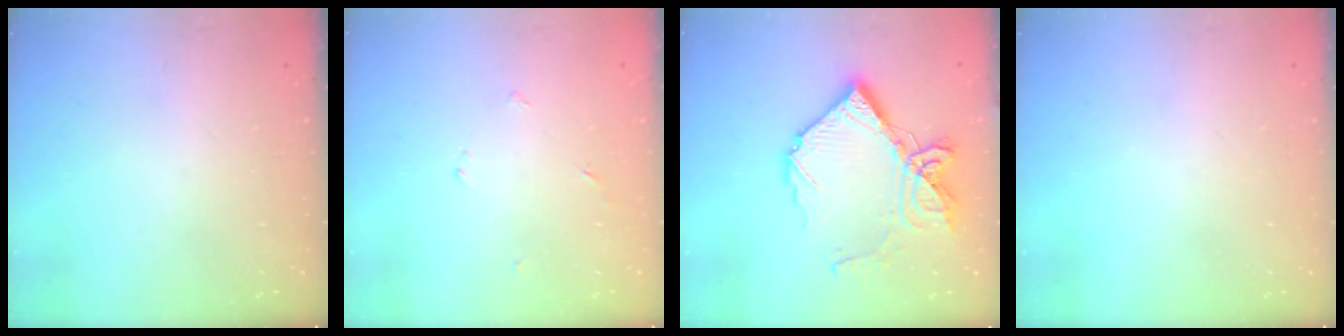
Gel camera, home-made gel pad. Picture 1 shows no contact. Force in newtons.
{"total": 2.7, "press": 2.7, "slide": 0.3}
{"total": 17.6, "press": 17.5, "slide": 2.1}
{"total": 0.0}